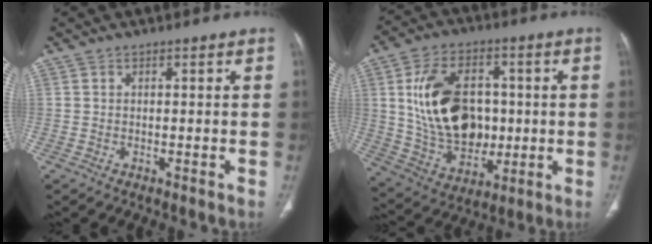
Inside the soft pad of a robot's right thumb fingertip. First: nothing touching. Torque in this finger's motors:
{"motor_torque": [-0.74, 1.47, 1.40, 0.71, 0.19]}